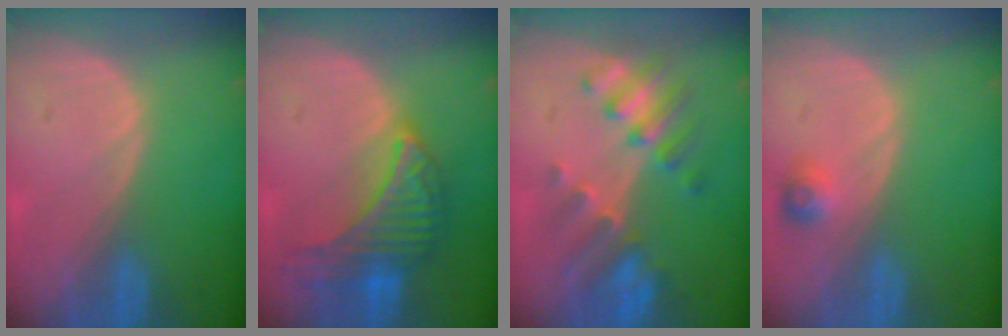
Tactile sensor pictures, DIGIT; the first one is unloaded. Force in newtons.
{"total": 8.2, "press": 8.2, "slide": 0.5}
{"total": 7.4, "press": 7.2, "slide": 1.9}
{"total": 2.5, "press": 2.3, "slide": 1.0}